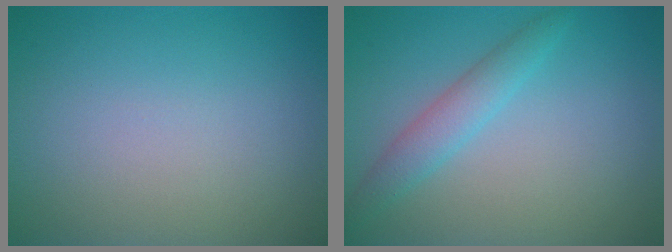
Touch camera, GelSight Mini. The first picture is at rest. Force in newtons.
{"total": 2.6, "press": 2.6, "slide": 0.1}